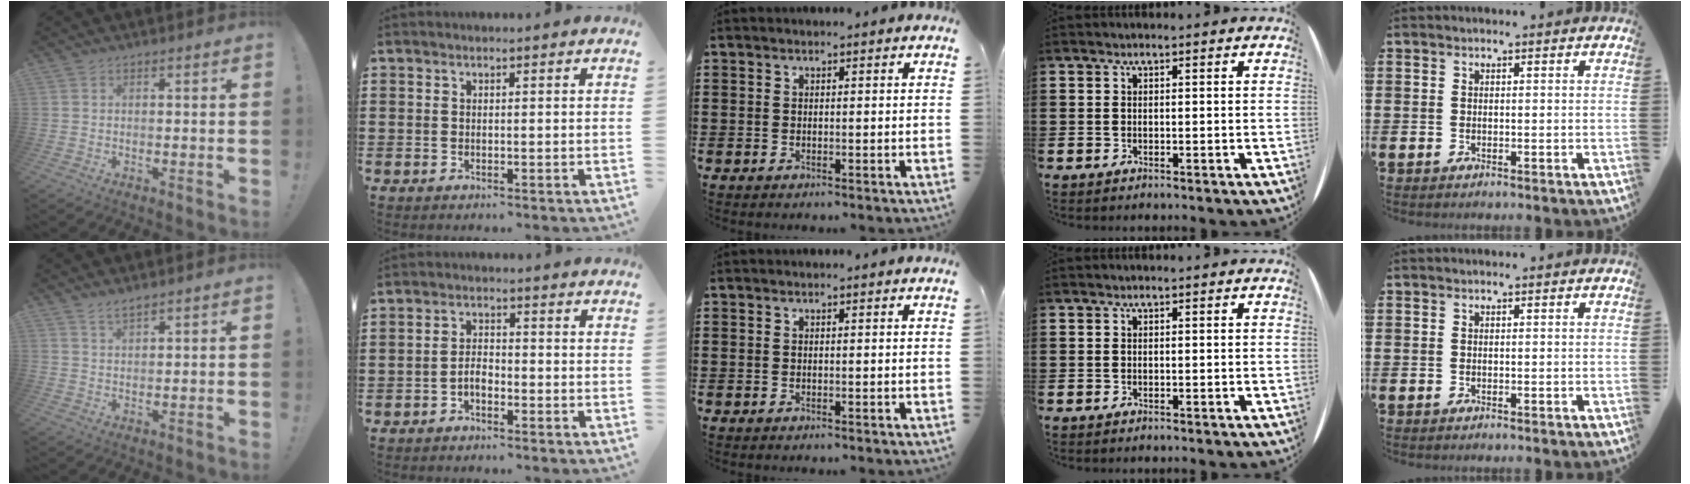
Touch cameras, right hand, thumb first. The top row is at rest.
{"thumb": {"total": 2.7, "force": [2.3, 0.4, 1.3], "torque": [-0.024, -0.015, 0.041]}, "index": {"total": 2.7, "force": [-1.4, 1.4, 1.8], "torque": [-0.043, 0.004, -0.030]}}